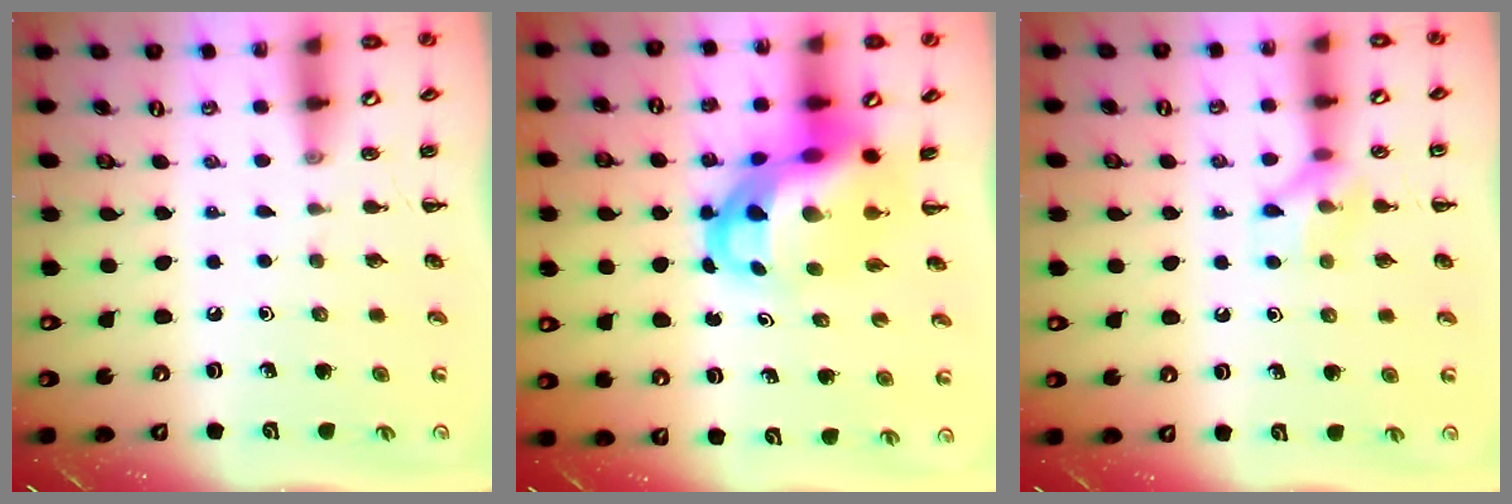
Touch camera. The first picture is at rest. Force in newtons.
{"total": 10.7, "press": 10.4, "slide": 2.5}
{"total": 8.2, "press": 8.2, "slide": 0.7}